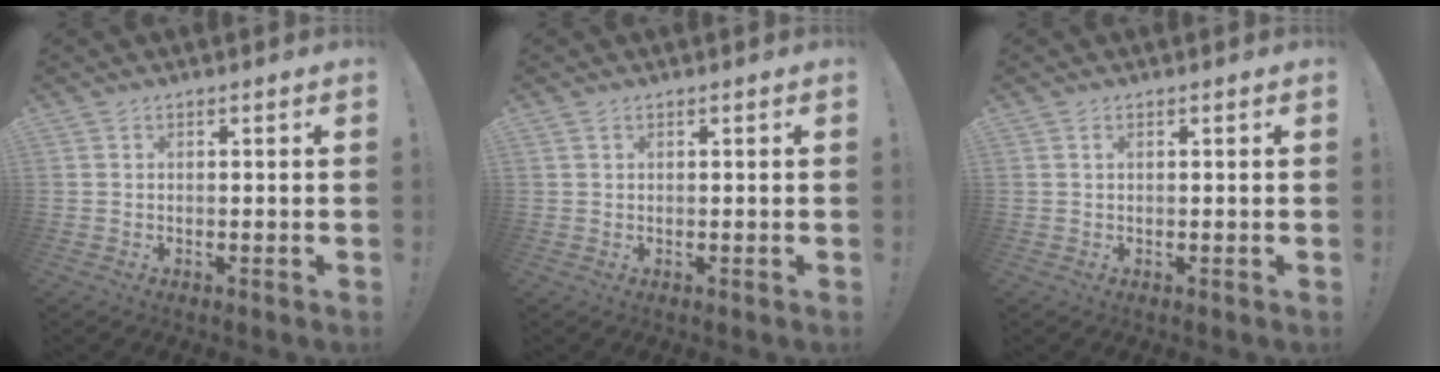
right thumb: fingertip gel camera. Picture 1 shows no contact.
{"total": 0.6, "force": [0.4, 0.4, 0.2], "torque": [-0.008, 0.003, 0.008]}
{"total": 0.7, "force": [0.3, 0.3, 0.5], "torque": [-0.013, 0.003, 0.006]}